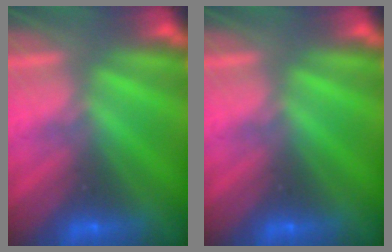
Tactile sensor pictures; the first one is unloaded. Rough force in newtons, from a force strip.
{"total": 0.0}